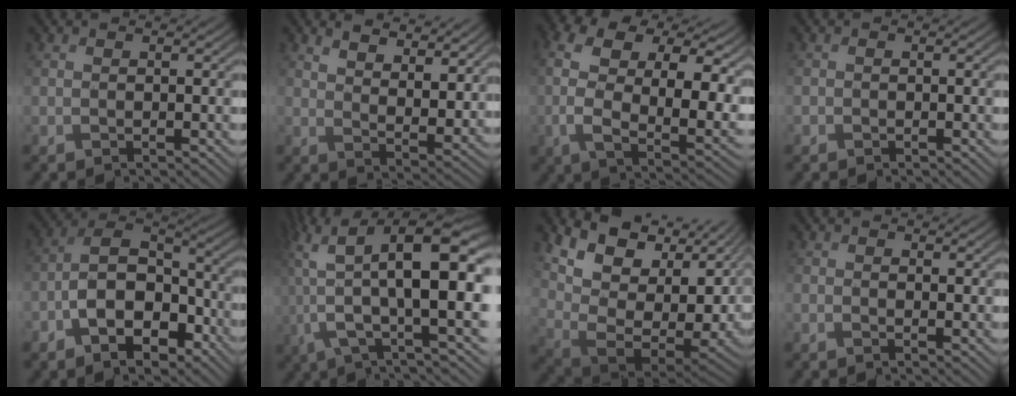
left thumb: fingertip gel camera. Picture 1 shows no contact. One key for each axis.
{"total": 7.7, "fx": 5.4, "fy": 2.9, "fz": 4.7, "tx": -0.087, "ty": -0.008, "tz": 0.089}
{"total": 17.7, "fx": 2.7, "fy": 11.4, "fz": 13.2, "tx": -0.255, "ty": -0.015, "tz": 0.073}
{"total": 0.9, "fx": -0.4, "fy": 0.7, "fz": 0.2, "tx": 0.000, "ty": -0.002, "tz": -0.010}
{"total": 10.6, "fx": -5.6, "fy": 6.0, "fz": 6.7, "tx": -0.116, "ty": -0.004, "tz": -0.114}
{"total": 15.2, "fx": 1.1, "fy": 4.8, "fz": 14.3, "tx": -0.285, "ty": -0.004, "tz": 0.031}
{"total": 15.0, "fx": 3.0, "fy": 8.1, "fz": 12.3, "tx": -0.235, "ty": -0.022, "tz": 0.078}
{"total": 0.7, "fx": 0.1, "fy": 0.4, "fz": 0.6, "tx": -0.004, "ty": -0.003, "tz": 0.000}